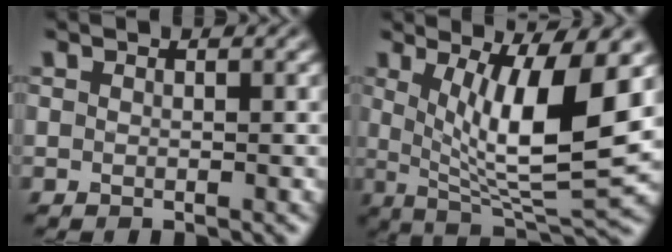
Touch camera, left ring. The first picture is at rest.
{"total": 9.9, "force": [1.7, 2.5, 9.4], "torque": [-0.152, -0.016, 0.036]}